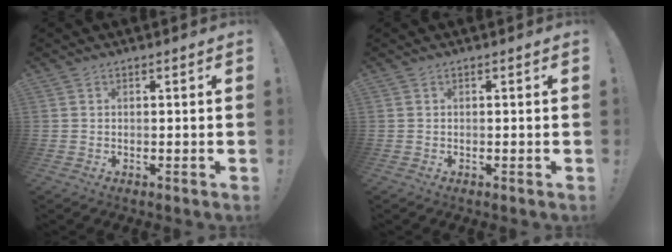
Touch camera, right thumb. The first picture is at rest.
{"total": 0.0}